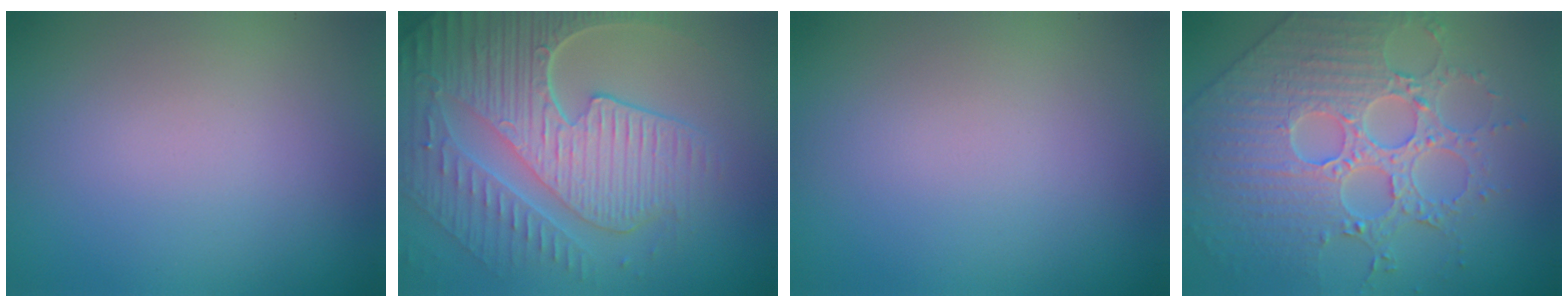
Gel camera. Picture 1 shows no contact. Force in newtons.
{"total": 9.9, "press": 6.6, "slide": 7.4}
{"total": 0.0}
{"total": 6.1, "press": 5.6, "slide": 2.3}